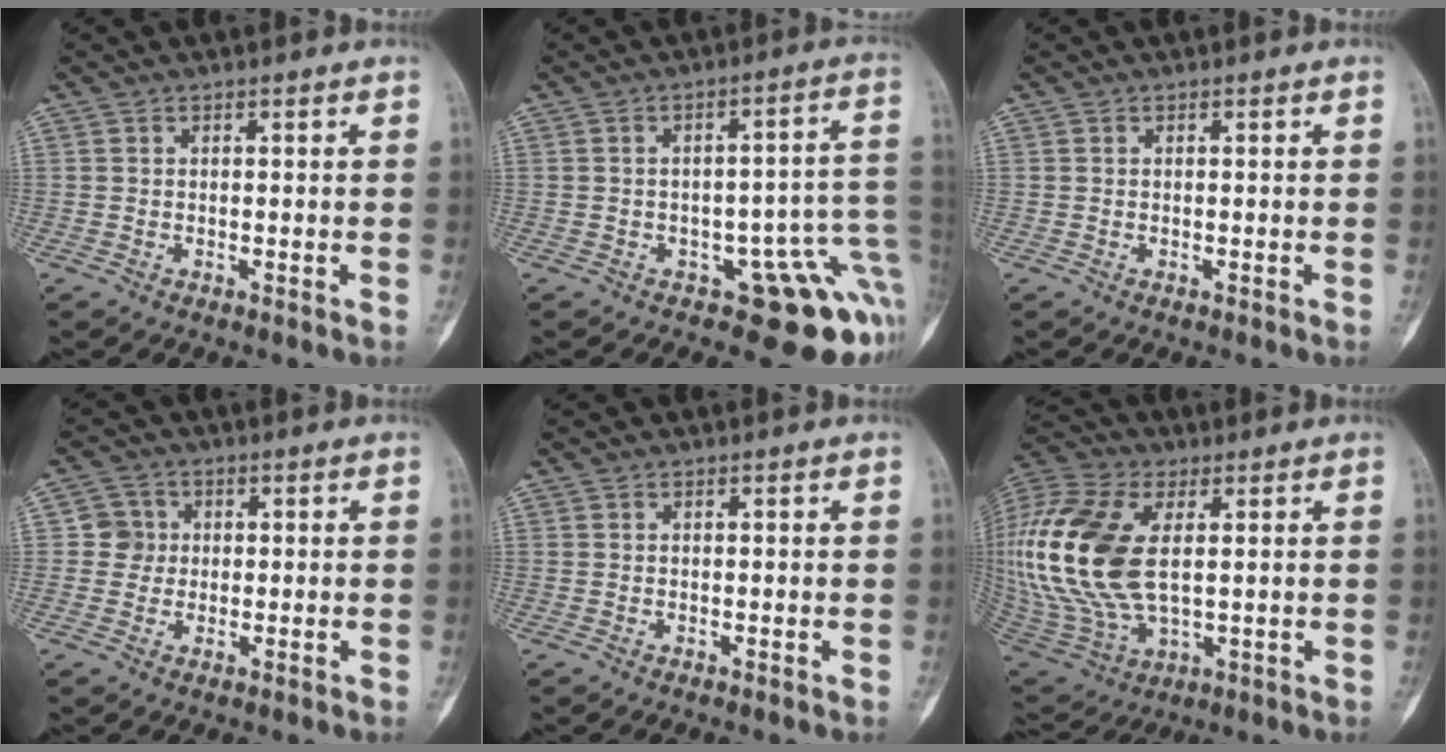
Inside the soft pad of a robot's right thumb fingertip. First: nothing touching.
{"total": 13.2, "force": [-4.4, 6.2, 10.8], "torque": [-0.075, 0.039, -0.048]}
{"total": 0.0}
{"total": 4.1, "force": [0.2, 4.0, 0.6], "torque": [0.025, 0.009, -0.003]}
{"total": 0.0}
{"total": 25.2, "force": [3.2, 14.1, 20.6], "torque": [-0.469, -0.012, 0.064]}